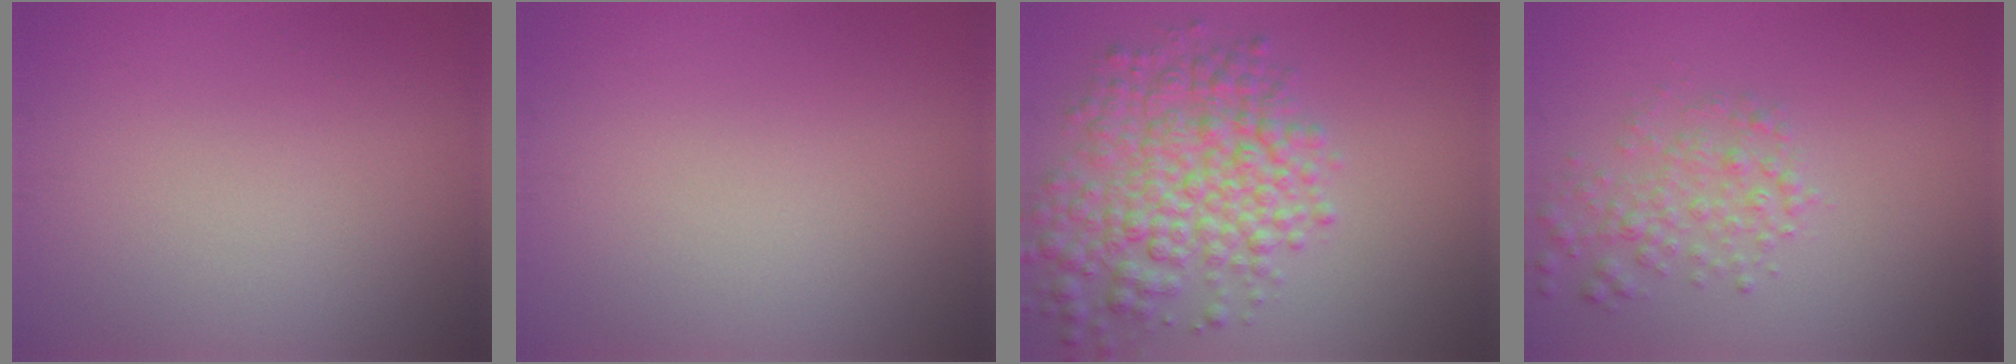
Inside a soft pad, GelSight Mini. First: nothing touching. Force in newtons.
{"total": 0.0}
{"total": 6.8, "press": 6.8, "slide": 0.2}
{"total": 2.5, "press": 2.5, "slide": 0.1}